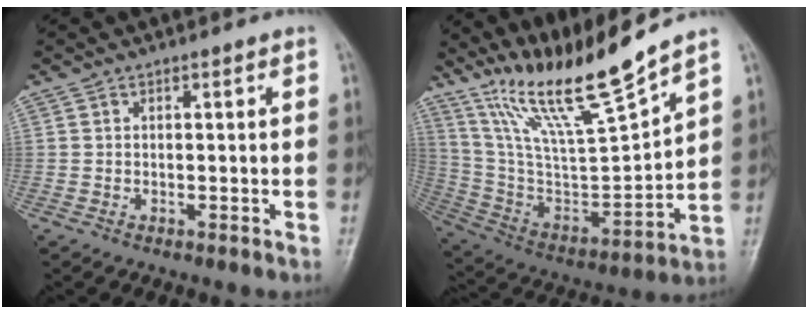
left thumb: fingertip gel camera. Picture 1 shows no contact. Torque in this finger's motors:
{"motor_torque": [0.26, -0.10, 1.38, -1.39, 0.19]}